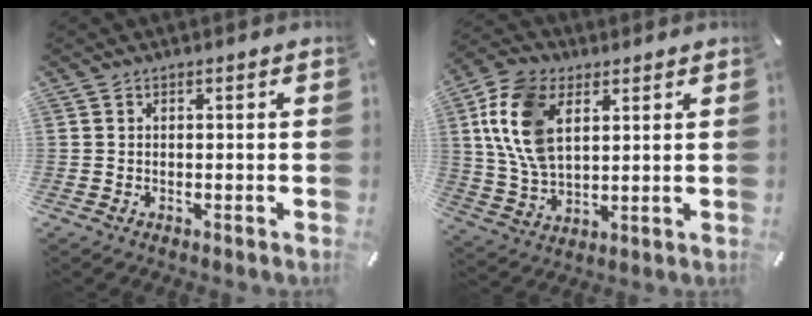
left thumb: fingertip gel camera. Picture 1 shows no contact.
{"total": 13.7, "force": [4.6, 9.0, 9.2], "torque": [-0.231, -0.002, 0.082]}